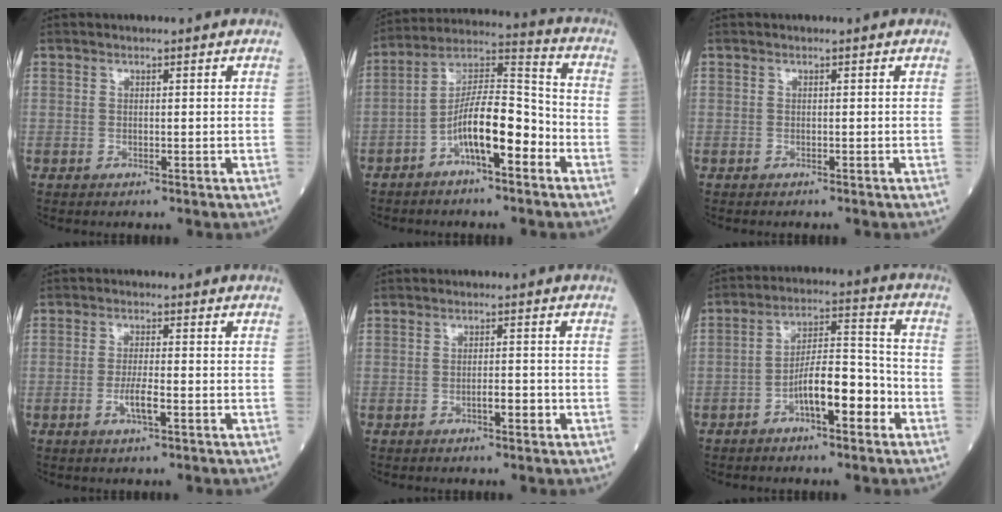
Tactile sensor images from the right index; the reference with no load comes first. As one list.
[{"total": 11.6, "force": [-5.0, 2.8, 10.1], "torque": [-0.186, 0.028, -0.089]}, {"total": 0.7, "force": [-0.6, 0.0, 0.4], "torque": [-0.004, -0.001, -0.005]}, {"total": 3.7, "force": [-1.4, 0.4, 3.4], "torque": [-0.065, -0.003, -0.026]}, {"total": 2.4, "force": [-1.1, 0.5, 2.1], "torque": [-0.032, 0.002, -0.018]}, {"total": 9.5, "force": [-4.2, 2.5, 8.1], "torque": [-0.142, 0.022, -0.072]}]